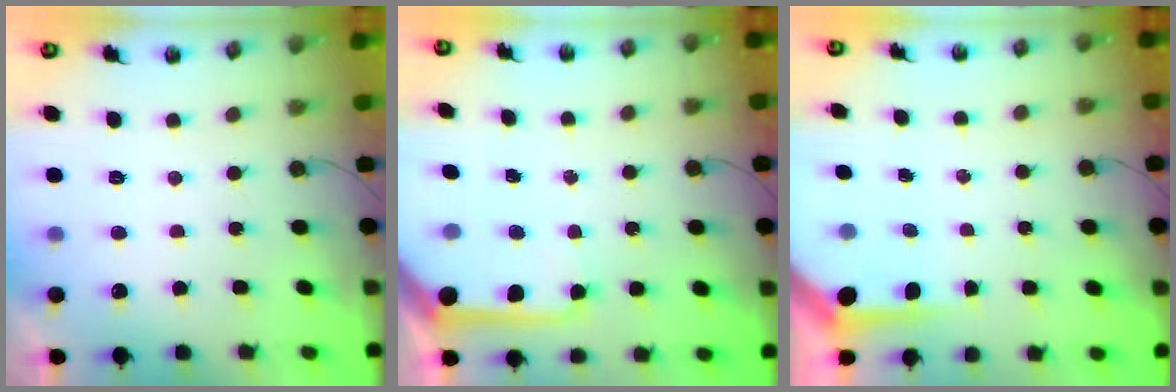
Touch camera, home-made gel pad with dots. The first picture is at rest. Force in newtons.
{"total": 11.1, "press": 11.0, "slide": 1.3}
{"total": 3.8, "press": 3.8, "slide": 0.4}